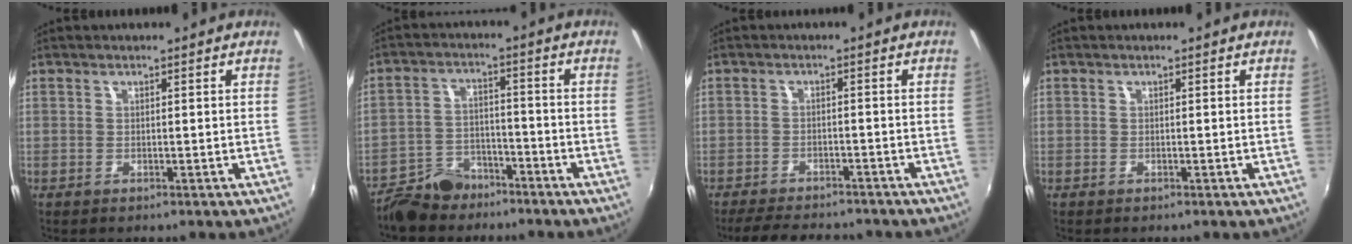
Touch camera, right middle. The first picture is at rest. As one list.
[{"total": 8.8, "force": [-7.3, 4.1, 2.6], "torque": [-0.075, 0.007, -0.126]}, {"total": 10.0, "force": [-8.9, 2.6, 3.9], "torque": [-0.095, -0.011, -0.130]}, {"total": 0.0}]